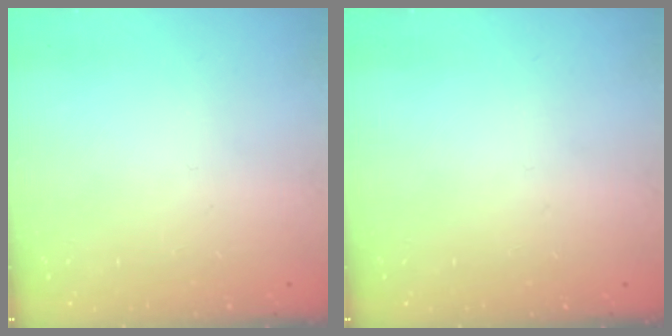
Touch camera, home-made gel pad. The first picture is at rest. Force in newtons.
{"total": 0.0}